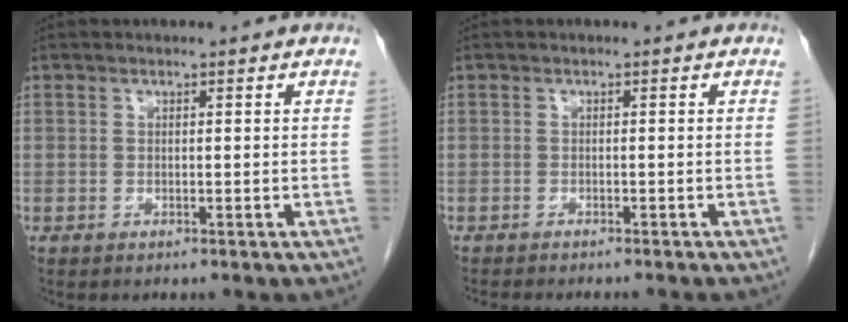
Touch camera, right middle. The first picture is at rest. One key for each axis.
{"total": 6.9, "fx": -6.0, "fy": 0.9, "fz": 3.1, "tx": -0.030, "ty": -0.010, "tz": -0.082}